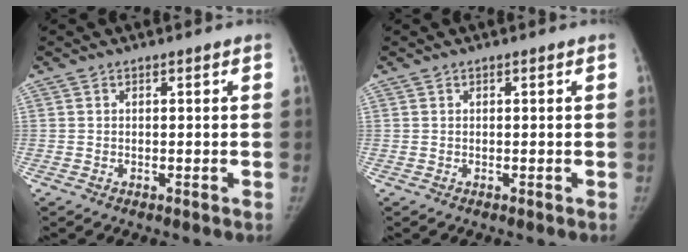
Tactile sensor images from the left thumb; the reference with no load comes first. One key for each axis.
{"total": 0.0}